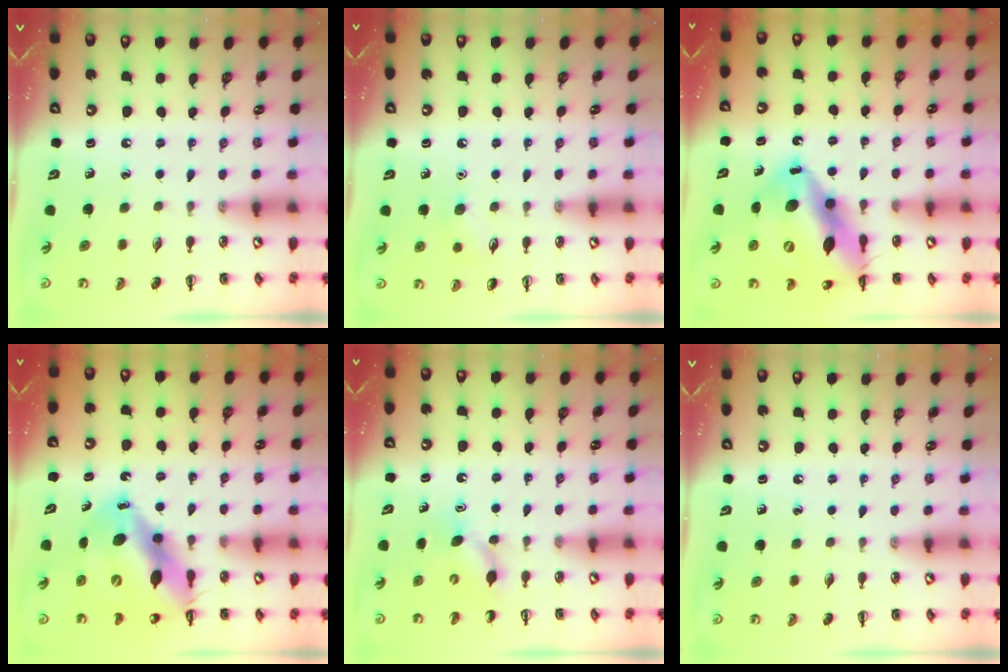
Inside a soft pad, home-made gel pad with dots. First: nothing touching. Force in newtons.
{"total": 6.7, "press": 6.5, "slide": 1.8}
{"total": 19.4, "press": 18.7, "slide": 5.1}
{"total": 14.8, "press": 14.2, "slide": 4.2}
{"total": 5.2, "press": 5.0, "slide": 1.2}
{"total": 0.0}